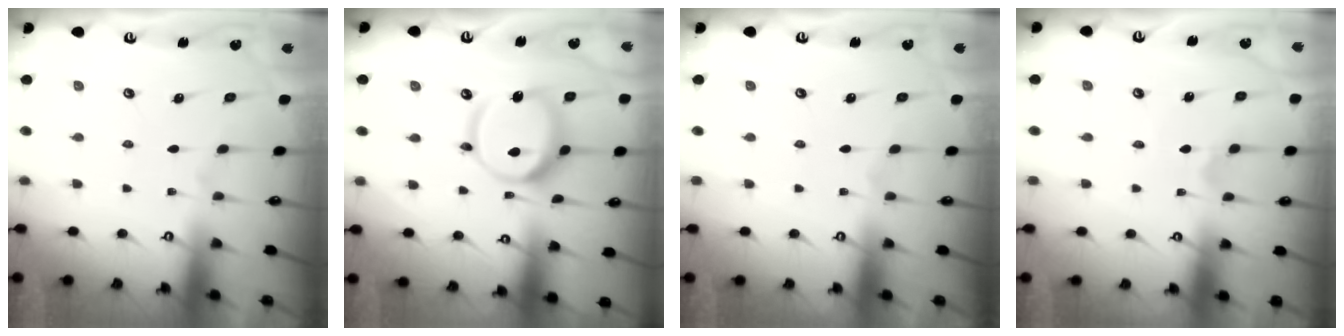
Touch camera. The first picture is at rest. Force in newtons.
{"total": 14.3, "press": 14.2, "slide": 1.6}
{"total": 0.0}
{"total": 1.8, "press": 1.8, "slide": 0.4}